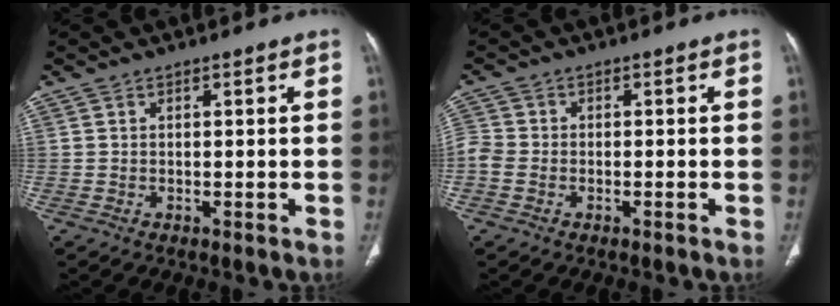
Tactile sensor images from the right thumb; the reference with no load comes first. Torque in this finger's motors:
{"motor_torque": [0.85, 0.65, 1.05, 0.14, 0.12]}